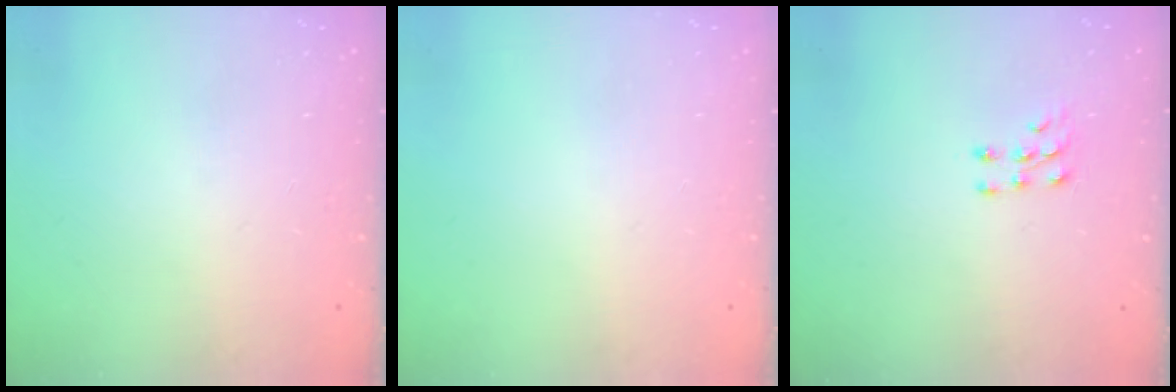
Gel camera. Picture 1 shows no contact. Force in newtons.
{"total": 0.0}
{"total": 6.6, "press": 6.6, "slide": 0.8}